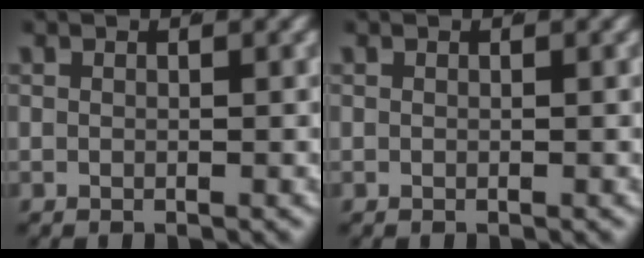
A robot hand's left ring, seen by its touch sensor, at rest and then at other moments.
{"total": 0.0}